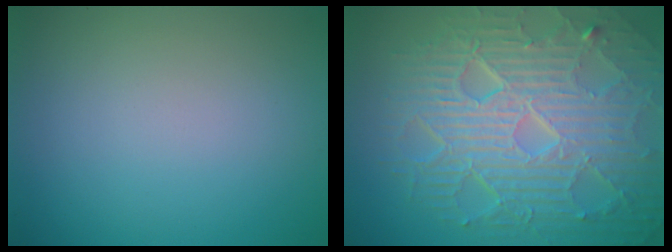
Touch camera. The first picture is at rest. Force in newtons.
{"total": 10.9, "press": 6.8, "slide": 8.5}